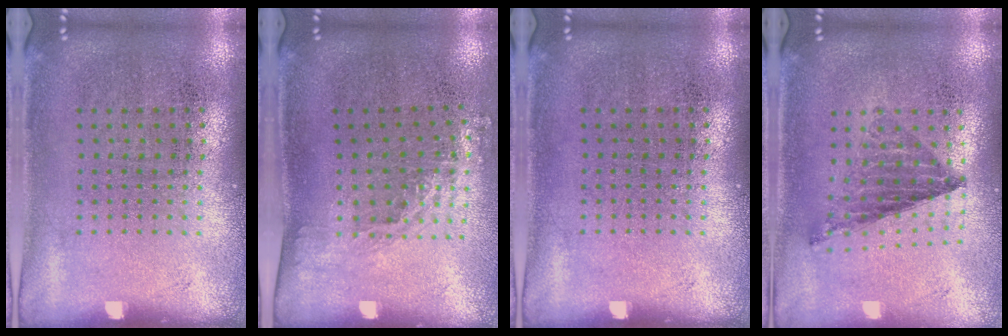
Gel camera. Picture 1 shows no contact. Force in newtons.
{"total": 1.4, "press": 1.1, "slide": 0.9}
{"total": 0.0}
{"total": 0.8, "press": 0.8, "slide": 0.1}